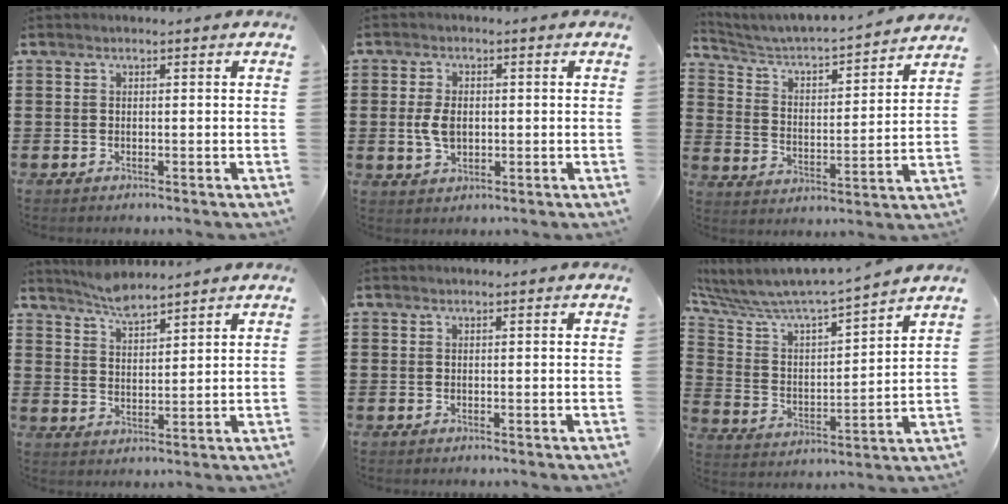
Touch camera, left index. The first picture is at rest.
{"total": 4.5, "force": [0.1, 2.7, 3.6], "torque": [-0.086, 0.003, -0.003]}
{"total": 3.4, "force": [3.2, 0.4, 1.1], "torque": [-0.040, -0.034, 0.042]}
{"total": 4.2, "force": [4.0, 0.4, 1.3], "torque": [-0.037, -0.012, 0.073]}
{"total": 0.0}
{"total": 6.0, "force": [5.8, 0.6, 1.5], "torque": [-0.062, -0.053, 0.094]}